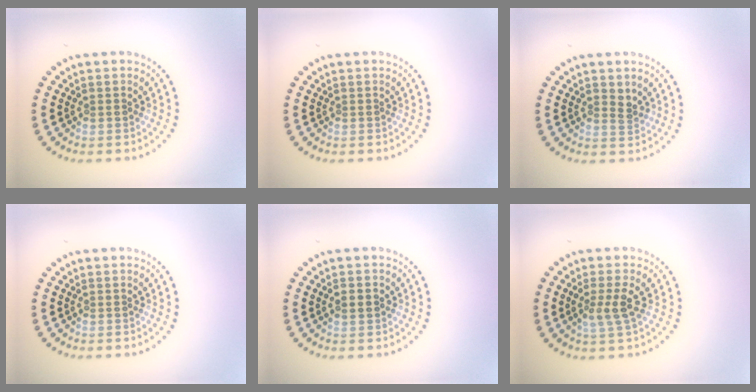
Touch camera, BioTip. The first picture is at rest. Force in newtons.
{"total": 0.0}
{"total": 1.3, "press": 1.2, "slide": 0.6}
{"total": 0.0}
{"total": 1.9, "press": 1.9, "slide": 0.1}
{"total": 2.4, "press": 2.2, "slide": 1.1}